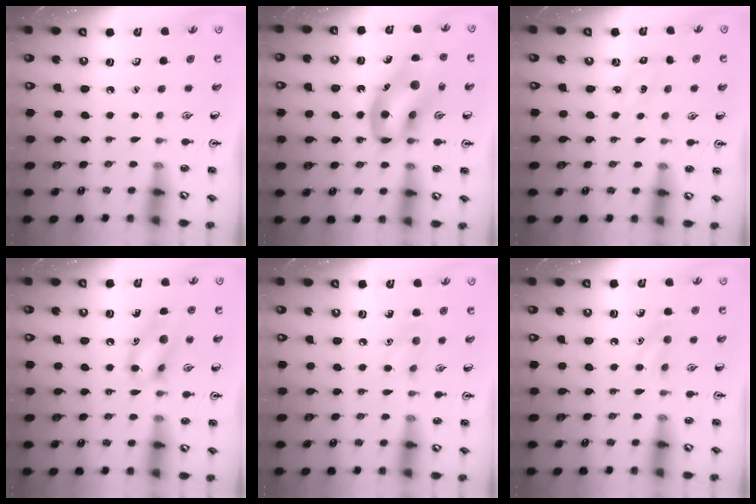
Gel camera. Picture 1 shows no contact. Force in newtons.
{"total": 14.1, "press": 13.5, "slide": 4.0}
{"total": 1.4, "press": 1.3, "slide": 0.6}
{"total": 11.1, "press": 10.9, "slide": 1.9}
{"total": 7.4, "press": 7.1, "slide": 2.1}
{"total": 6.9, "press": 6.6, "slide": 2.1}